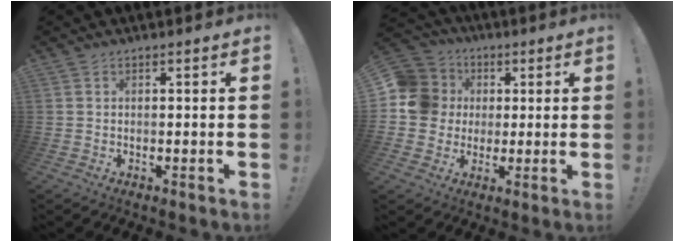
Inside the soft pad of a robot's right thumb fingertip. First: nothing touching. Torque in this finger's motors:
{"motor_torque": [-0.01, 0.12, -0.04, 0.06, -0.01]}